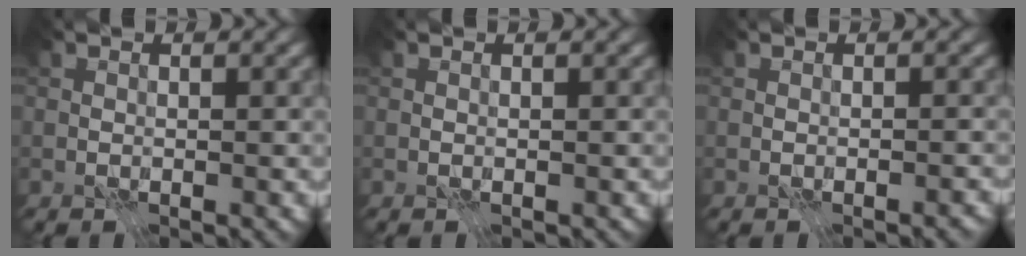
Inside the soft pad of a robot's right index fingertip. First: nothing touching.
{"total": 0.0}
{"total": 0.8, "force": [-0.6, 0.2, 0.6], "torque": [-0.010, -0.004, -0.006]}